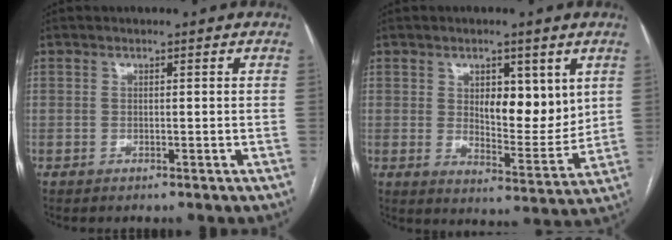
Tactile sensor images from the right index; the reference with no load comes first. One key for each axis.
{"total": 9.0, "fx": 2.9, "fy": 4.1, "fz": 7.4, "tx": -0.104, "ty": -0.007, "tz": 0.052}